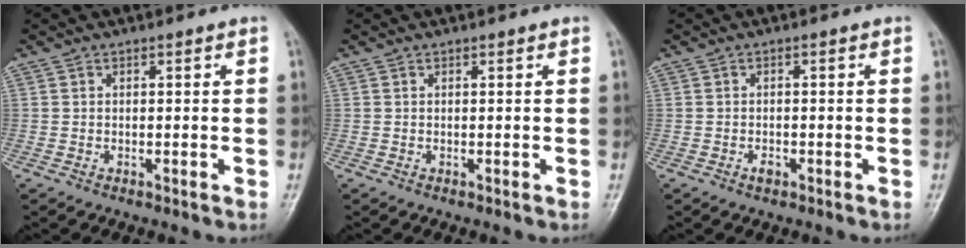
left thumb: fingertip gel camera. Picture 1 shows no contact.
{"total": 0.0}
{"total": 1.6, "force": [-0.9, 0.9, 1.0], "torque": [-0.014, 0.007, -0.015]}